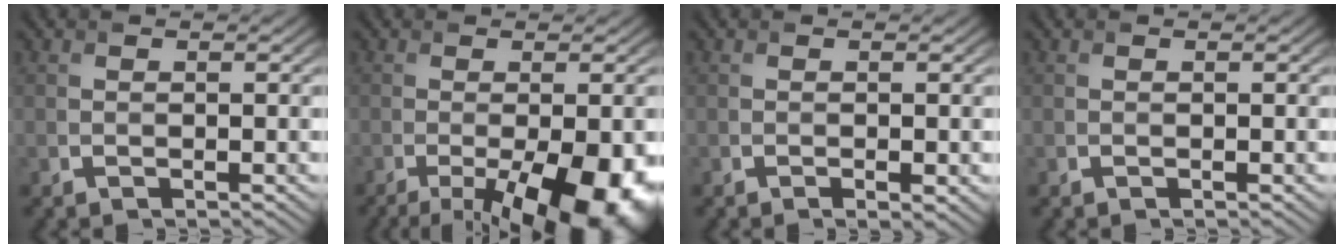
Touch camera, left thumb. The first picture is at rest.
{"total": 13.9, "force": [-6.0, 5.1, 11.5], "torque": [-0.151, -0.032, -0.061]}
{"total": 1.1, "force": [-0.4, 0.2, 1.1], "torque": [-0.018, -0.003, -0.004]}
{"total": 0.0}